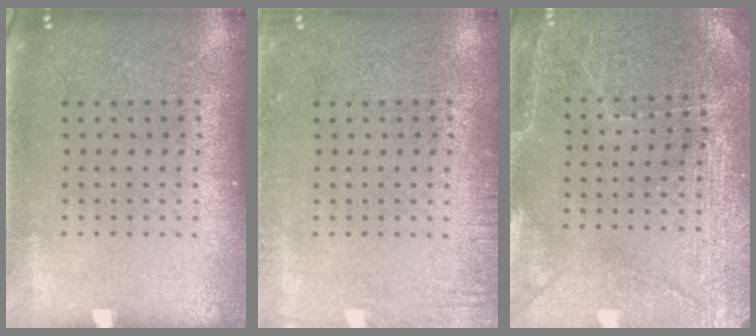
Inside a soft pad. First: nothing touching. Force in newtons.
{"total": 1.7, "press": 1.7, "slide": 0.2}
{"total": 2.9, "press": 2.9, "slide": 0.2}